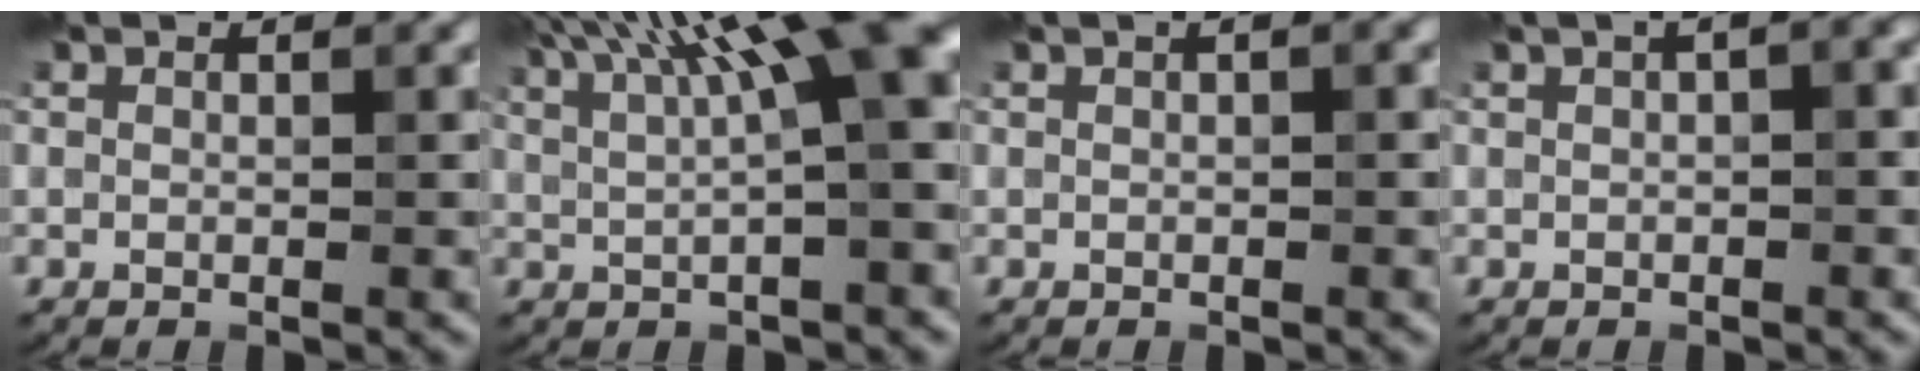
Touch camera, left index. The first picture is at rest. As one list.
[{"total": 12.3, "force": [4.9, 3.1, 10.8], "torque": [-0.143, 0.023, 0.077]}, {"total": 1.4, "force": [0.5, 0.4, 1.2], "torque": [-0.021, 0.002, 0.001]}, {"total": 3.2, "force": [1.1, 1.1, 2.8], "torque": [-0.029, 0.014, 0.003]}]